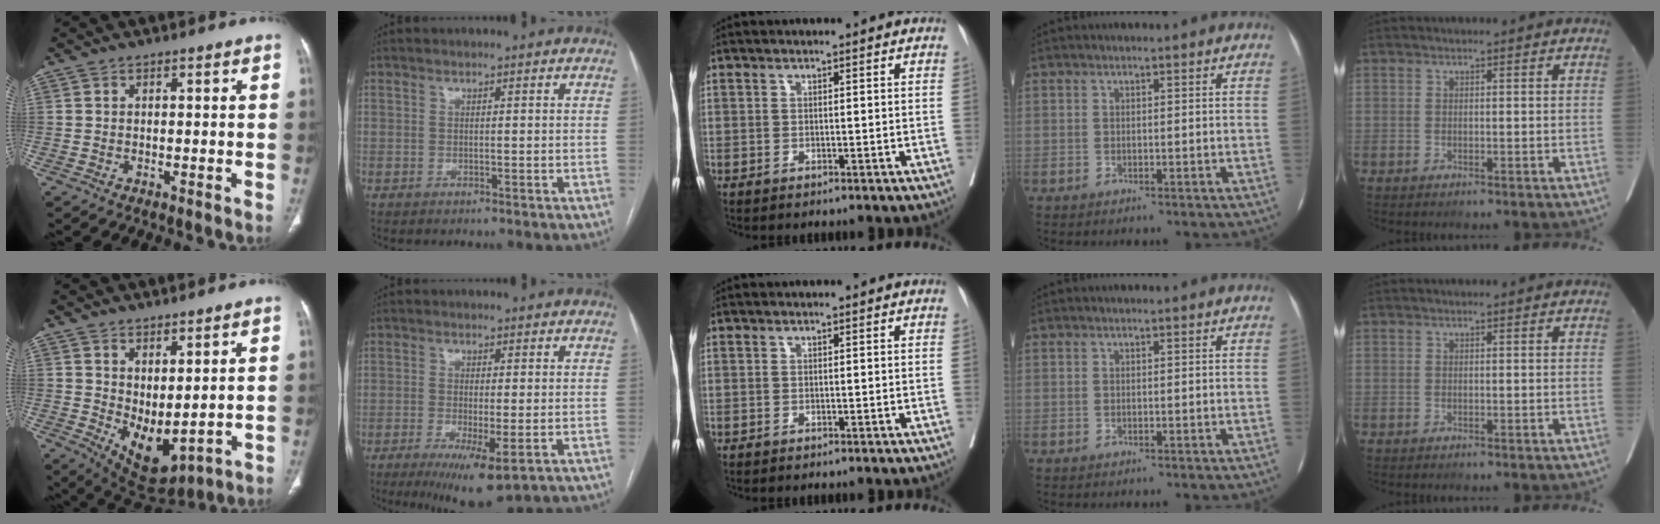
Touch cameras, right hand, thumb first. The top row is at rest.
{"thumb": {"total": 8.9, "force": [1.3, 4.5, 7.6], "torque": [-0.112, -0.027, 0.050]}, "index": {"total": 8.1, "force": [-3.8, 1.4, 7.0], "torque": [-0.112, -0.022, -0.054]}}